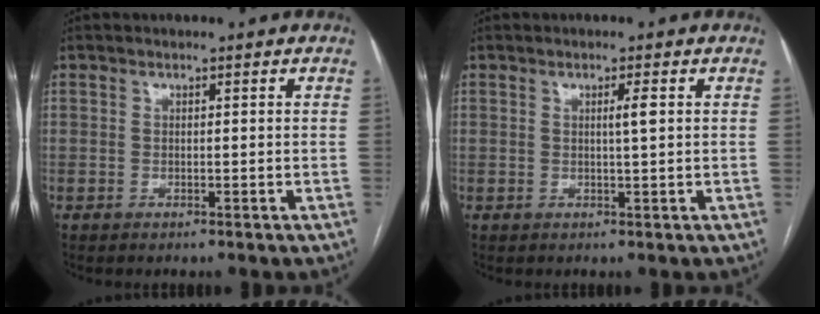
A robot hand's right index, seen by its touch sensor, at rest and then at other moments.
{"total": 1.7, "force": [0.4, -0.2, 1.6], "torque": [-0.028, 0.000, 0.006]}